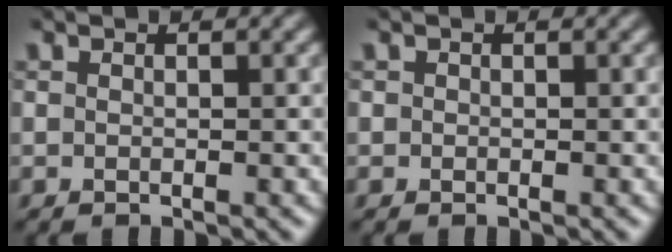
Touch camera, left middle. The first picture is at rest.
{"total": 0.0}